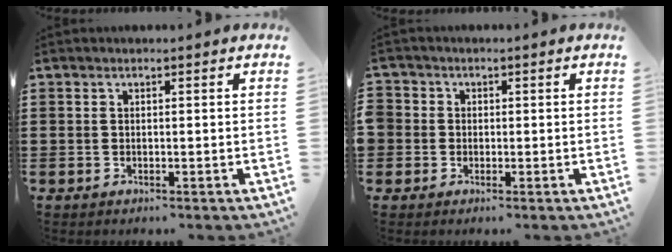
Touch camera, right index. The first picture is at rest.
{"total": 1.6, "force": [-0.3, 1.5, 0.0], "torque": [-0.009, 0.007, -0.009]}